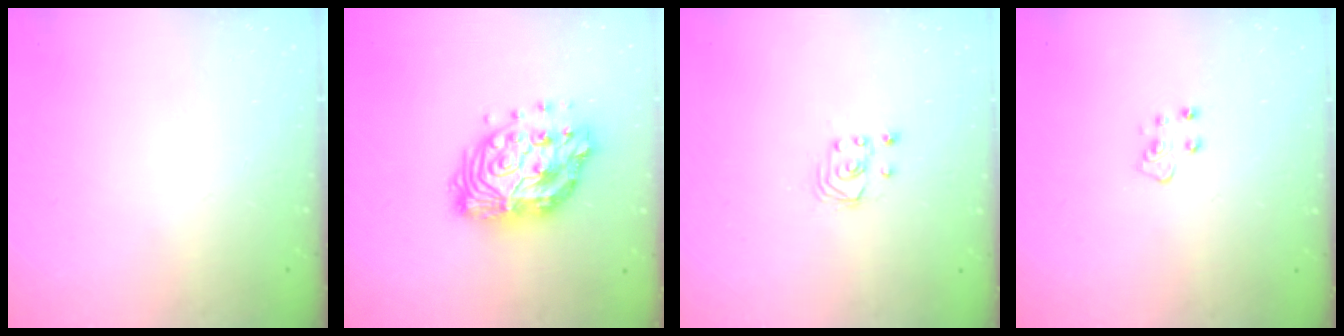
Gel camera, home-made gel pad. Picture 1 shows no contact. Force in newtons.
{"total": 15.1, "press": 15.0, "slide": 1.1}
{"total": 1.8, "press": 1.8, "slide": 0.2}
{"total": 5.4, "press": 5.4, "slide": 0.4}